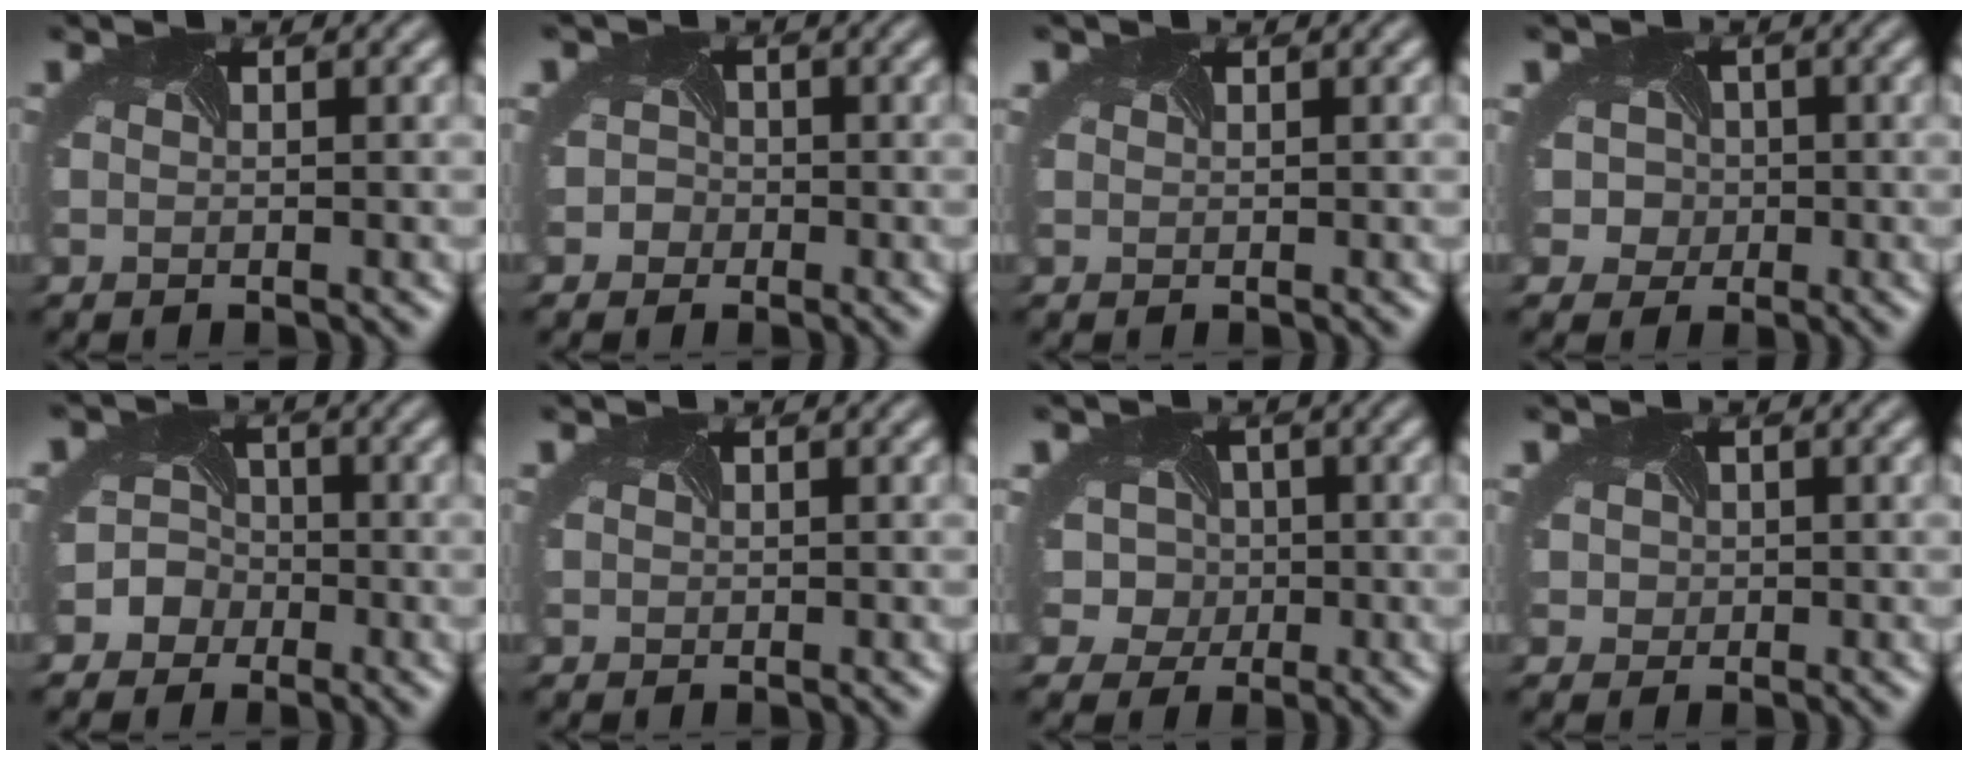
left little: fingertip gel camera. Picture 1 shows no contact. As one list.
[{"total": 2.2, "force": [-0.8, 2.0, -0.1], "torque": [0.012, 0.006, -0.028]}, {"total": 0.9, "force": [0.4, 0.7, 0.3], "torque": [-0.002, 0.010, -0.004]}, {"total": 5.1, "force": [0.0, 4.9, 1.2], "torque": [-0.019, 0.020, -0.039]}, {"total": 5.3, "force": [-1.9, 4.9, 0.8], "torque": [-0.006, 0.017, -0.065]}, {"total": 0.5, "force": [0.1, 0.2, -0.5], "torque": [0.004, 0.002, 0.002]}, {"total": 7.2, "force": [0.8, 6.7, 2.7], "torque": [-0.043, 0.021, -0.035]}, {"total": 2.1, "force": [0.5, 2.0, 0.0], "torque": [0.002, 0.015, -0.005]}]